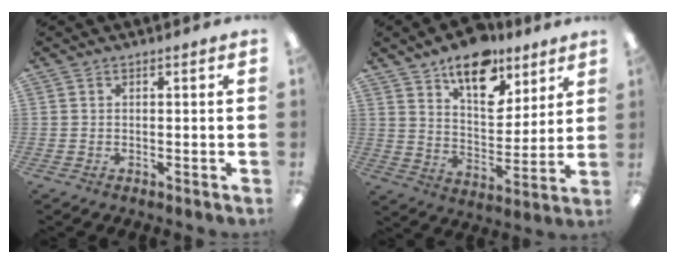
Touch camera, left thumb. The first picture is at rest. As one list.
[{"total": 14.7, "force": [10.4, 7.6, 7.2], "torque": [-0.099, -0.062, 0.184]}]